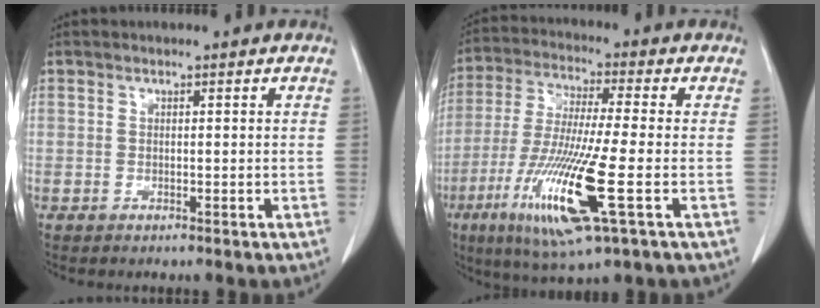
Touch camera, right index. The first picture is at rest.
{"total": 15.7, "force": [-5.3, 0.8, 14.8], "torque": [-0.305, -0.030, -0.097]}